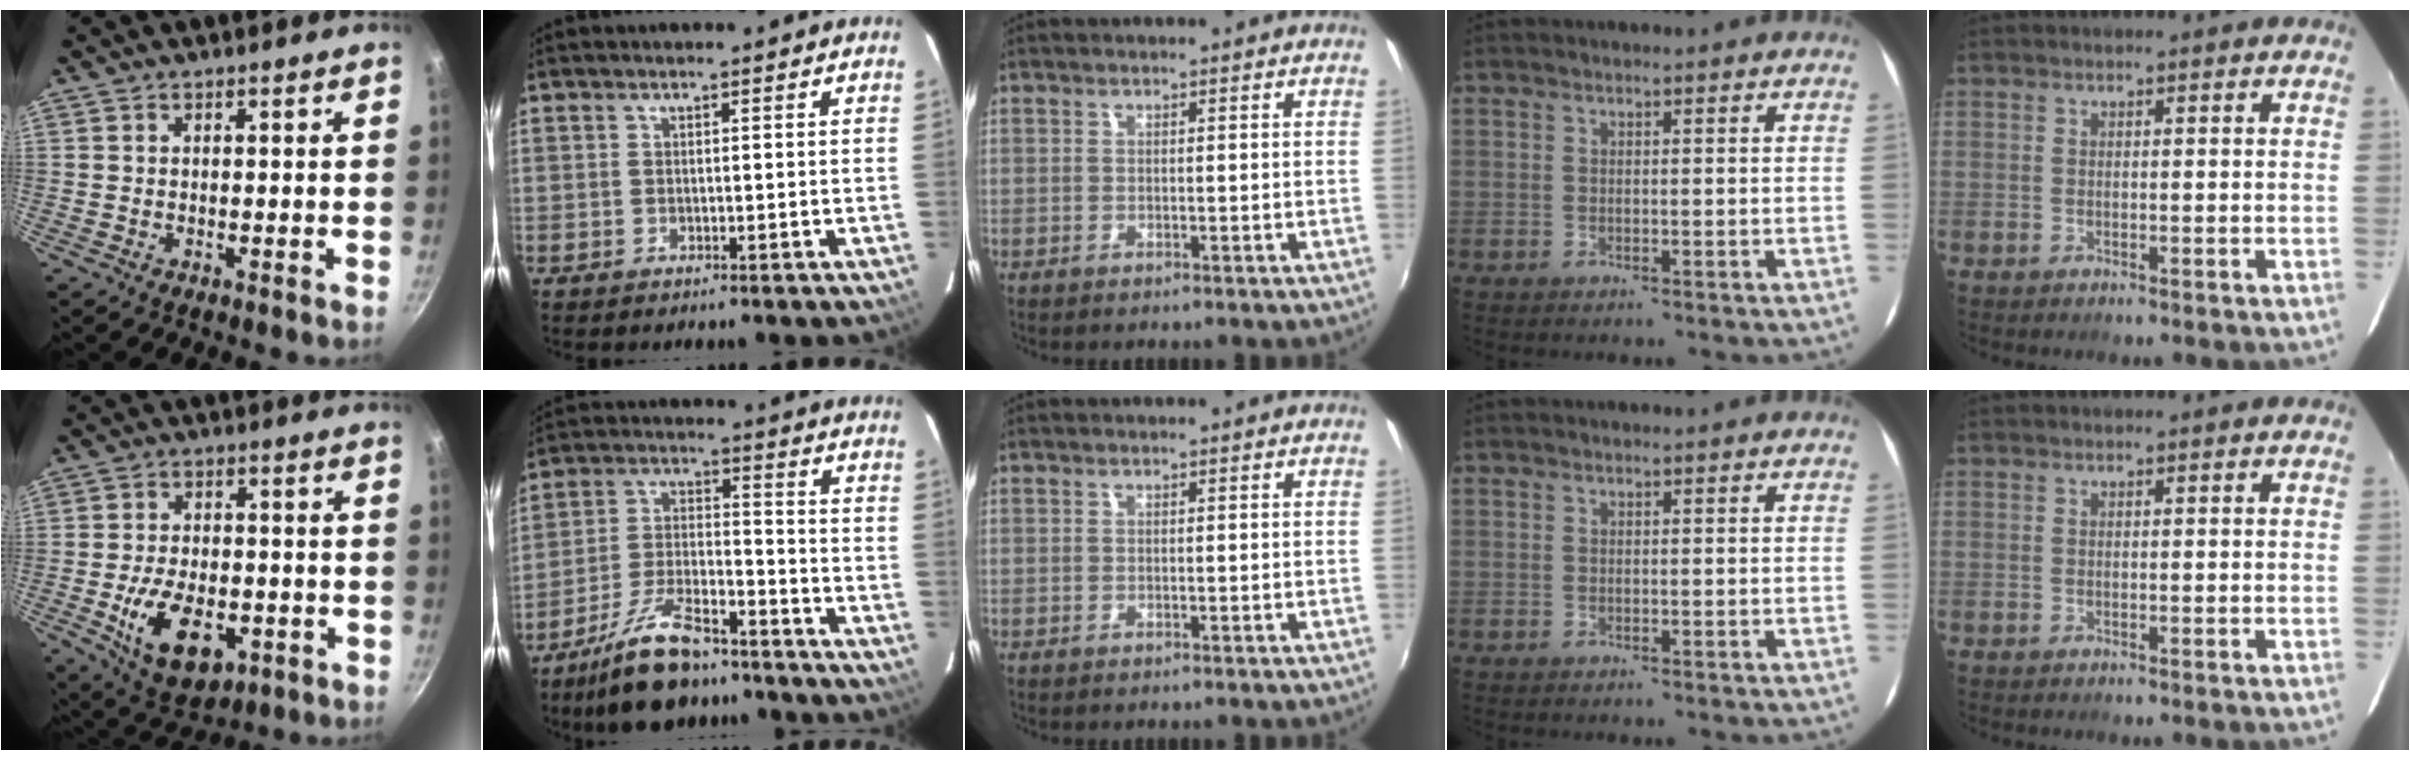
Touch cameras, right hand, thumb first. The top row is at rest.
{"thumb": {"total": 13.8, "force": [-4.4, 8.1, 10.3], "torque": [-0.156, 0.007, -0.059]}, "index": {"total": 14.6, "force": [-11.7, 4.7, 7.5], "torque": [-0.156, -0.002, -0.202]}}